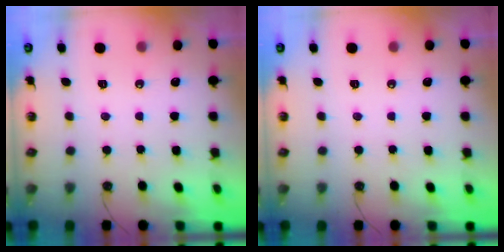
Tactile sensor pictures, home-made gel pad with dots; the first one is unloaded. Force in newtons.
{"total": 0.0}